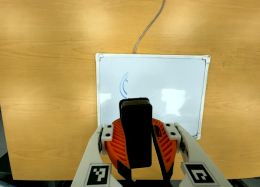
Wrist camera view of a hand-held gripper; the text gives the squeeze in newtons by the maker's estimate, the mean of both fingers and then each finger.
{"total": 12.3, "left": 11.6, "right": 12.9}